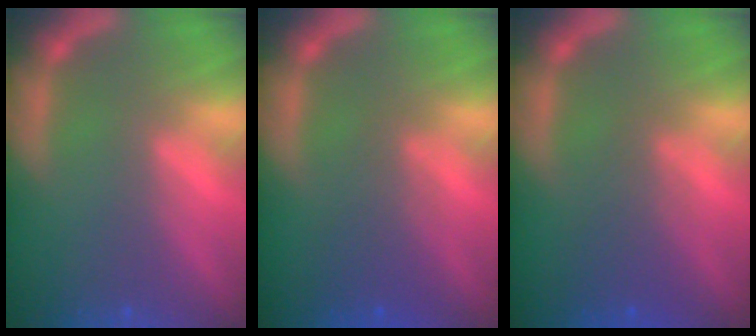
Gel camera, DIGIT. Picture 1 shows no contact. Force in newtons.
{"total": 3.0}
{"total": 3.0}